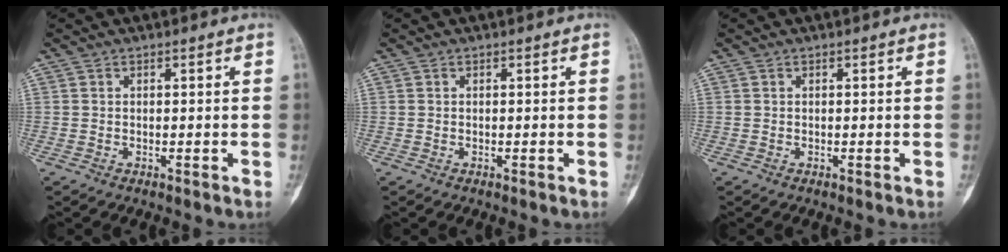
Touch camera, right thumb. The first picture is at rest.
{"total": 0.0}
{"total": 0.0}